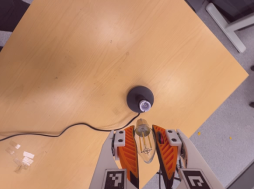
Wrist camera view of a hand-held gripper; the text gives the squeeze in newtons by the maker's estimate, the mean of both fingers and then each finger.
{"total": 21.7, "left": 23.7, "right": 19.6}